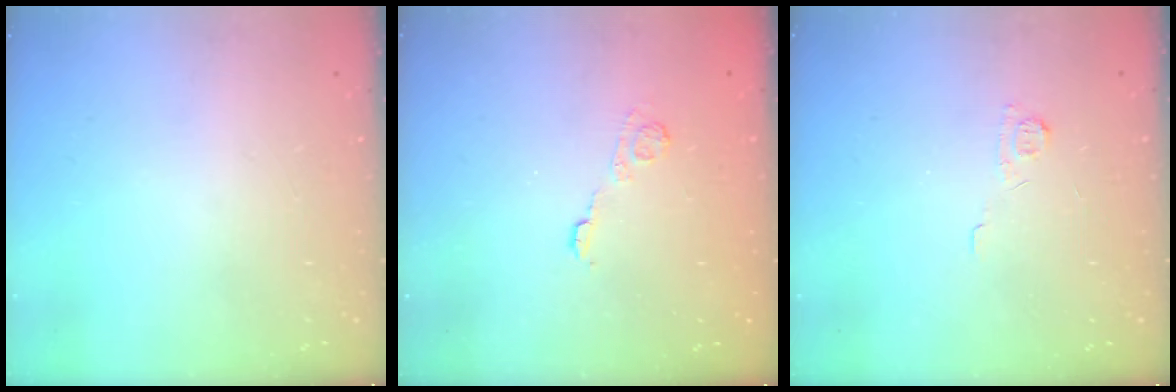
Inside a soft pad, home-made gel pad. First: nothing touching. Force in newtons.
{"total": 4.2, "press": 3.9, "slide": 1.4}
{"total": 3.9, "press": 3.9, "slide": 0.6}